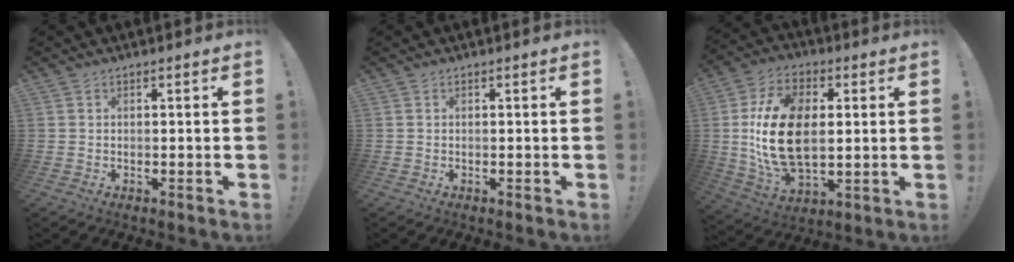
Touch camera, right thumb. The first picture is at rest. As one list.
[{"total": 0.0}, {"total": 20.6, "force": [1.5, 12.6, 16.2], "torque": [-0.314, 0.001, 0.030]}]